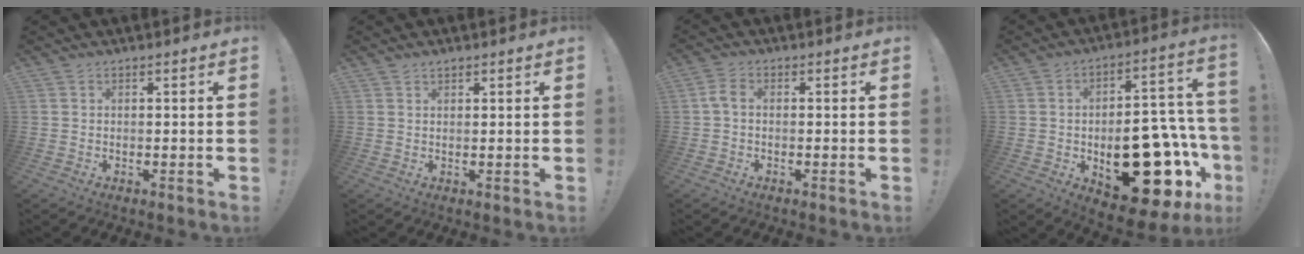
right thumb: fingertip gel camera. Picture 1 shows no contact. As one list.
[{"total": 1.3, "force": [1.0, 0.5, 0.6], "torque": [-0.003, -0.004, 0.018]}, {"total": 3.1, "force": [-0.1, 1.8, 2.5], "torque": [-0.055, 0.008, -0.001]}, {"total": 25.3, "force": [-7.0, 13.8, 20.1], "torque": [-0.270, 0.043, -0.086]}]